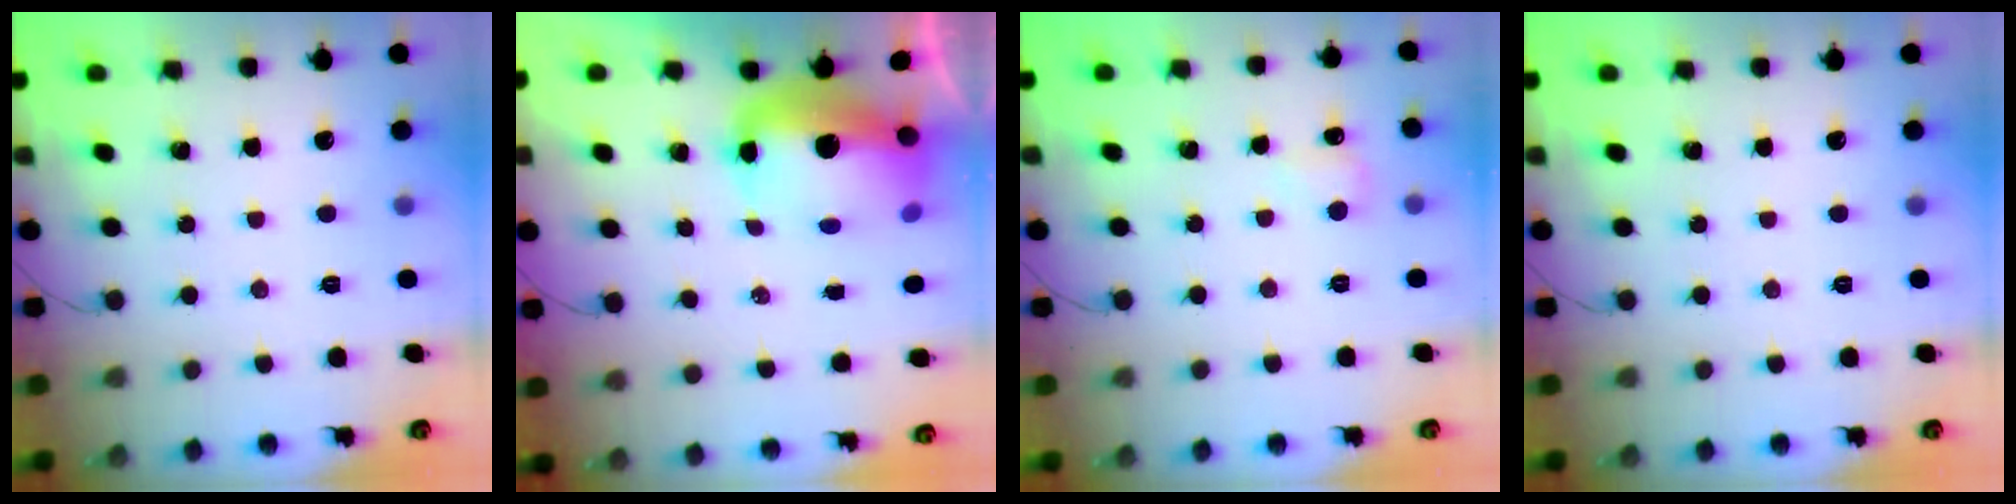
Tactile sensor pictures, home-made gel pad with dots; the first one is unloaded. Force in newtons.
{"total": 14.4, "press": 14.1, "slide": 2.7}
{"total": 5.9, "press": 5.7, "slide": 1.7}
{"total": 0.0}